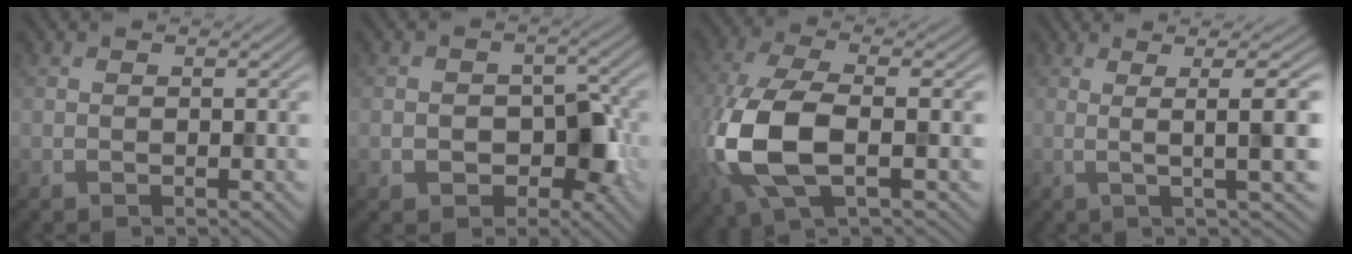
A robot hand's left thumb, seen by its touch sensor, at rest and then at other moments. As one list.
[{"total": 5.6, "force": [-1.7, 4.1, 3.5], "torque": [-0.052, -0.006, -0.024]}, {"total": 12.0, "force": [-2.2, 5.7, 10.3], "torque": [-0.269, -0.017, -0.045]}, {"total": 7.2, "force": [0.9, 0.7, 7.1], "torque": [-0.116, 0.014, 0.023]}]